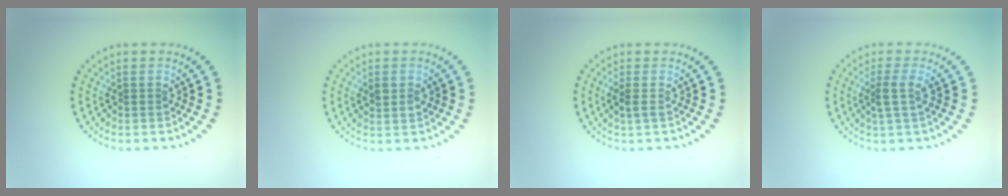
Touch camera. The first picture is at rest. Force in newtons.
{"total": 1.6, "press": 1.5, "slide": 0.4}
{"total": 1.1, "press": 1.0, "slide": 0.5}
{"total": 2.0, "press": 1.7, "slide": 1.1}